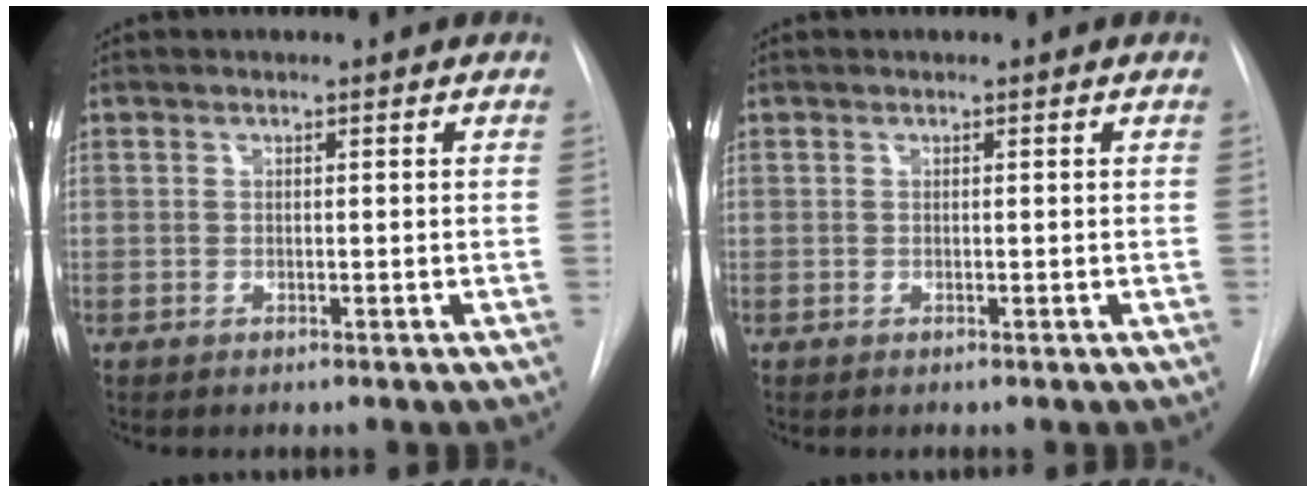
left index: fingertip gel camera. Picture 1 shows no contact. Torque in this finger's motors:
{"motor_torque": [-0.18, 0.22, 0.02, 0.00]}